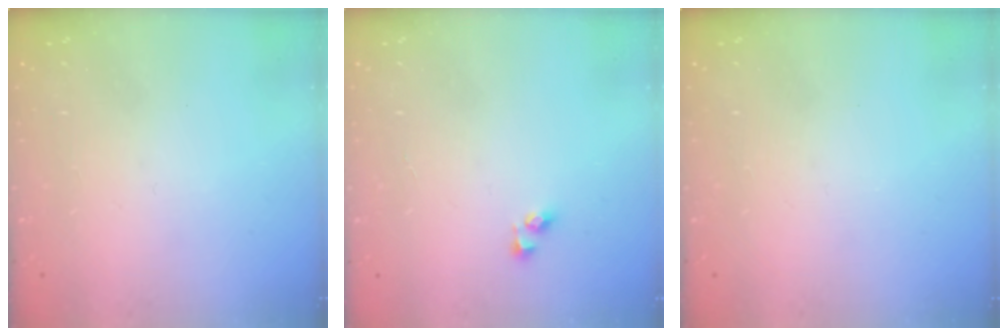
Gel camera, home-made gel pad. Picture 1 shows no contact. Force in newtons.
{"total": 4.0, "press": 4.0, "slide": 0.4}
{"total": 0.0}